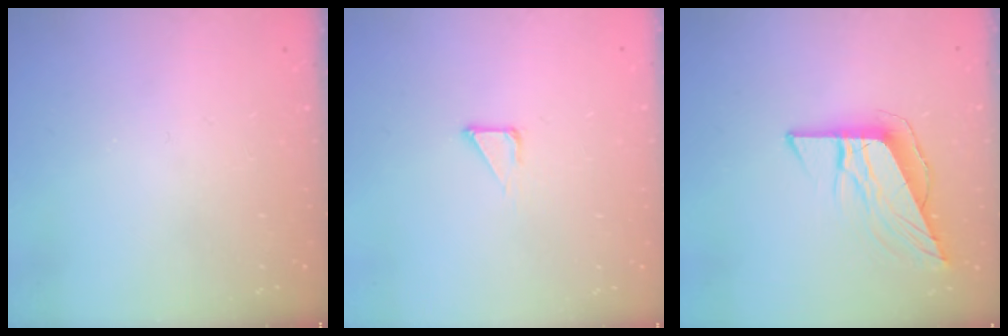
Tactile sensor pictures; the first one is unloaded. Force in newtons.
{"total": 3.1, "press": 3.1, "slide": 0.2}
{"total": 9.3, "press": 9.2, "slide": 1.6}